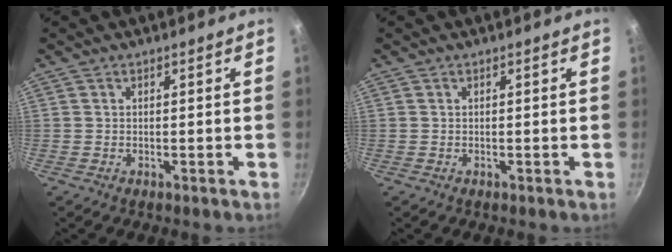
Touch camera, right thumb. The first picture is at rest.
{"total": 0.0}